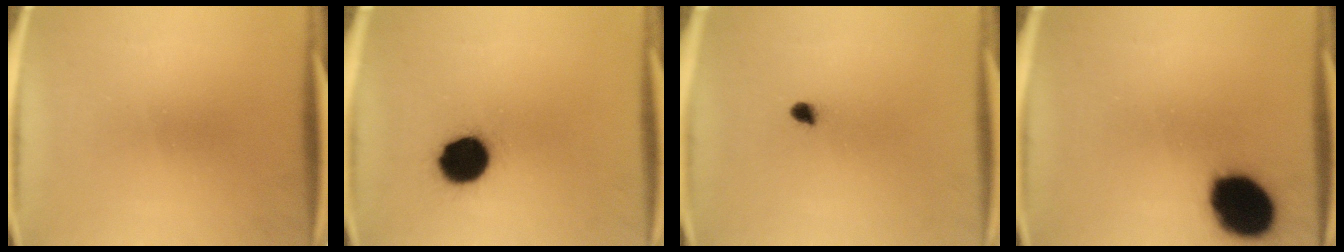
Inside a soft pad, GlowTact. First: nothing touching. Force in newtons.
{"total": 13.0}
{"total": 1.8}
{"total": 17.8}